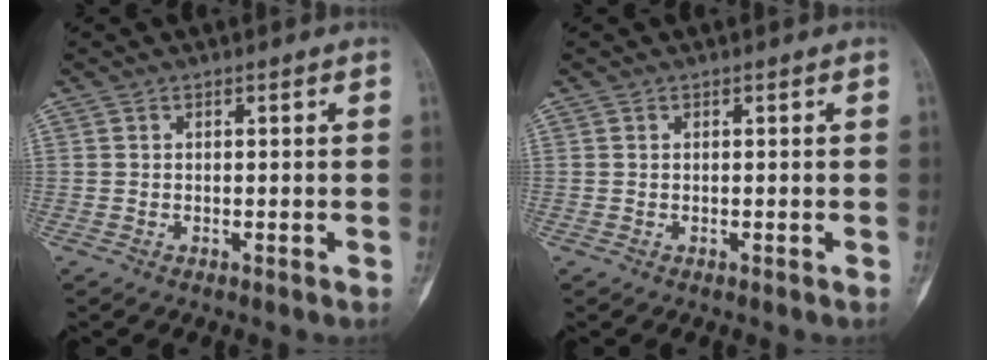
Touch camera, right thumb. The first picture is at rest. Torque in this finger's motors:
{"motor_torque": [0.40, 0.20, 0.00, 0.05, 0.00]}